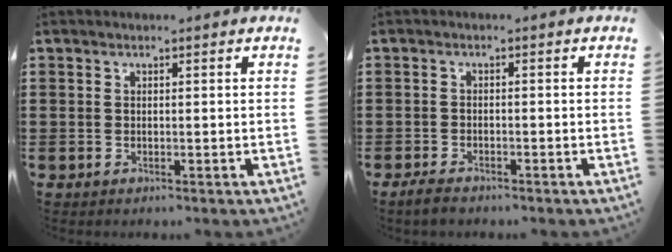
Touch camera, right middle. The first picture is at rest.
{"total": 1.7, "force": [-1.4, 0.5, 0.8], "torque": [-0.024, 0.000, -0.032]}